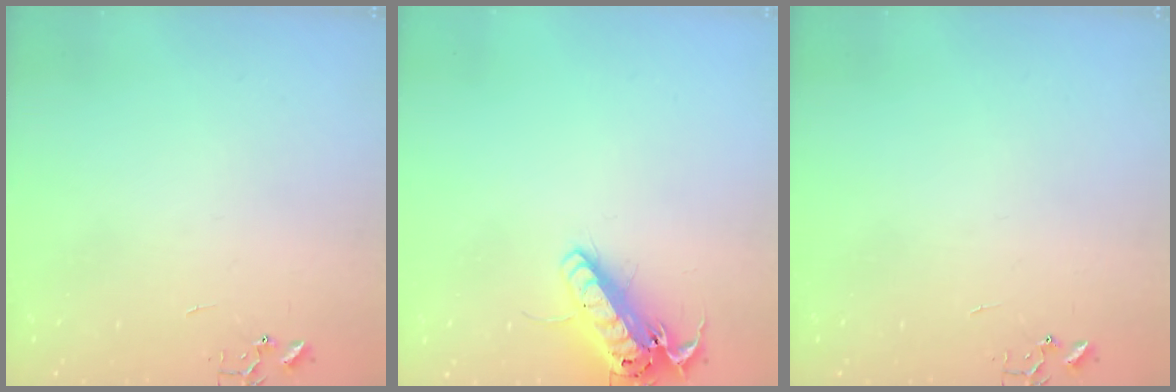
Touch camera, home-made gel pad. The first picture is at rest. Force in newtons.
{"total": 16.4, "press": 16.2, "slide": 2.7}
{"total": 0.0}